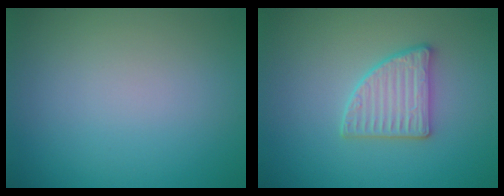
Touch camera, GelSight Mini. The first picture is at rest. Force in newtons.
{"total": 3.1, "press": 3.0, "slide": 1.0}